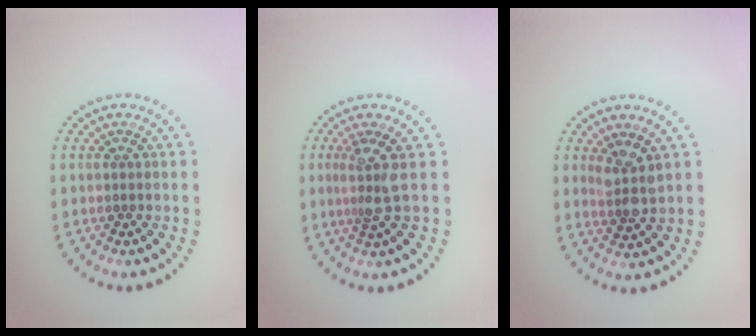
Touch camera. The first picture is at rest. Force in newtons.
{"total": 2.6, "press": 1.9, "slide": 1.7}
{"total": 2.5, "press": 2.1, "slide": 1.3}